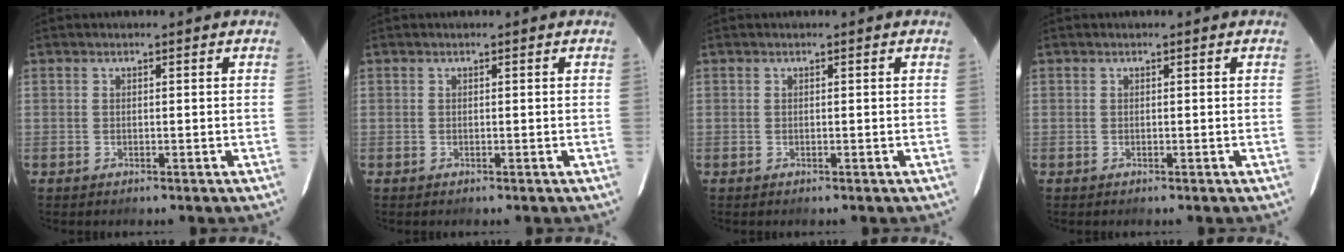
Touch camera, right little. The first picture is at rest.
{"total": 0.0}
{"total": 0.0}
{"total": 0.0}